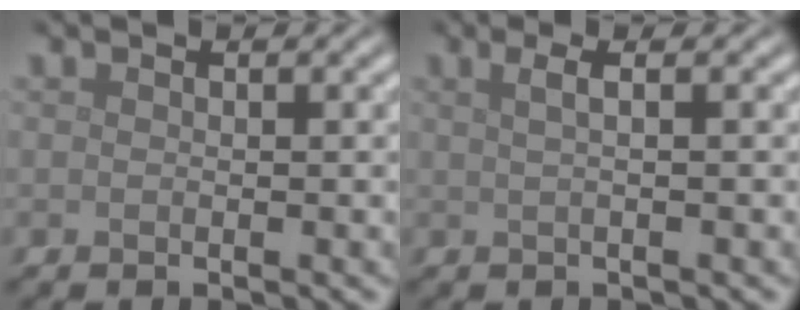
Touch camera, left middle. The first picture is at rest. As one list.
[{"total": 2.5, "force": [0.9, 1.1, 2.1], "torque": [-0.021, 0.003, -0.006]}]